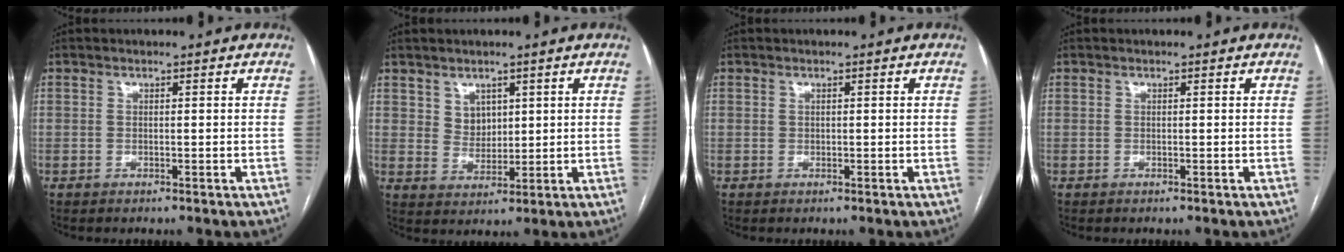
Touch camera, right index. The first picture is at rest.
{"total": 3.7, "force": [1.7, 2.9, 1.4], "torque": [-0.025, 0.001, 0.039]}
{"total": 0.0}
{"total": 0.0}